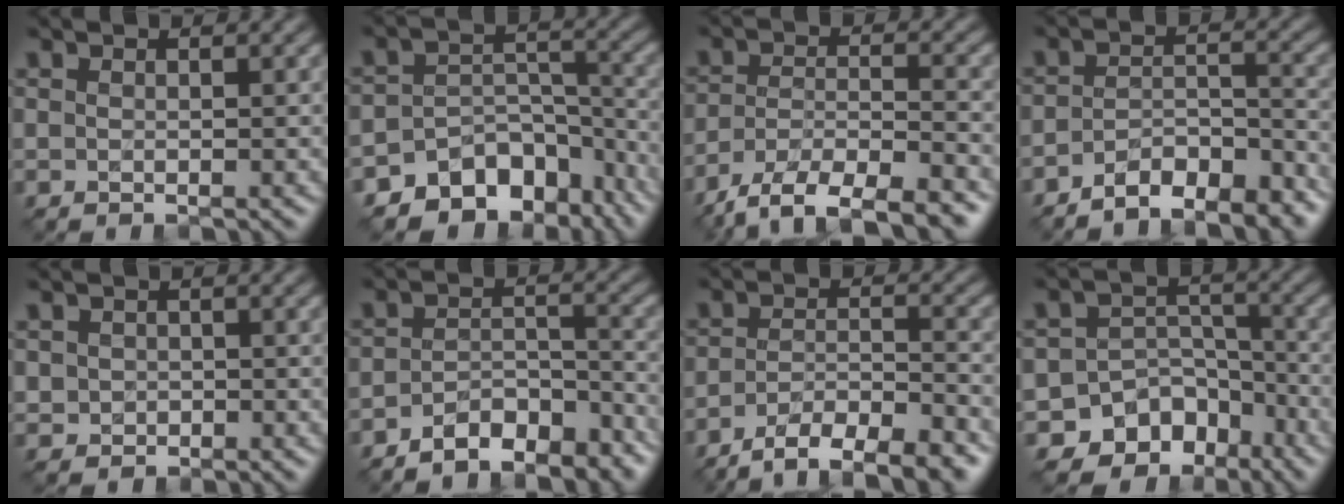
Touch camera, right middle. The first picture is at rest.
{"total": 9.7, "force": [-7.6, 5.3, 2.8], "torque": [-0.023, -0.002, -0.106]}
{"total": 9.7, "force": [-7.9, 3.0, 4.9], "torque": [-0.077, -0.023, -0.129]}
{"total": 5.8, "force": [-4.9, 1.6, 2.8], "torque": [-0.044, -0.002, -0.076]}
{"total": 1.3, "force": [-0.2, 1.3, 0.2], "torque": [0.003, -0.008, -0.003]}
{"total": 5.3, "force": [-4.3, 2.0, 2.4], "torque": [-0.032, -0.002, -0.071]}
{"total": 7.6, "force": [-6.0, 1.9, 4.2], "torque": [-0.064, -0.004, -0.098]}
{"total": 10.4, "force": [-7.6, 6.9, 1.7], "torque": [-0.012, -0.004, -0.103]}